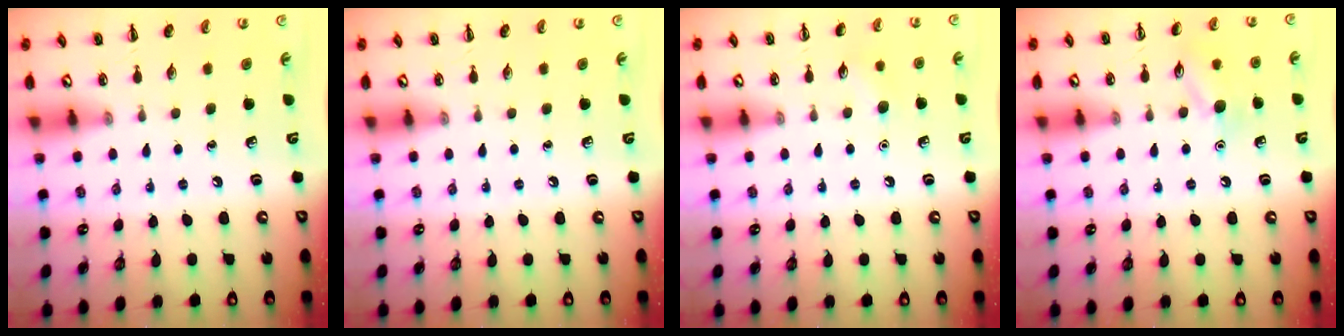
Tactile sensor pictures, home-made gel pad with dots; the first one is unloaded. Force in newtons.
{"total": 0.0}
{"total": 5.6, "press": 5.4, "slide": 1.5}
{"total": 8.8, "press": 8.7, "slide": 1.2}